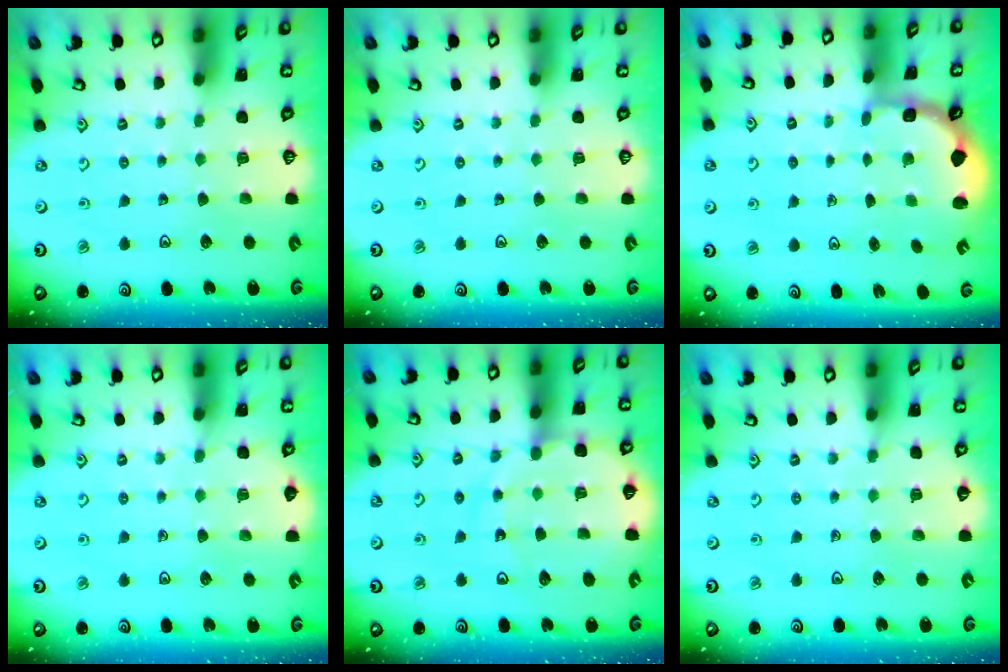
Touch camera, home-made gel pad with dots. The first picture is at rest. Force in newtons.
{"total": 0.0}
{"total": 2.7, "press": 2.0, "slide": 1.8}
{"total": 3.7, "press": 3.5, "slide": 1.1}
{"total": 12.8, "press": 12.8, "slide": 1.4}
{"total": 5.0, "press": 4.9, "slide": 1.0}